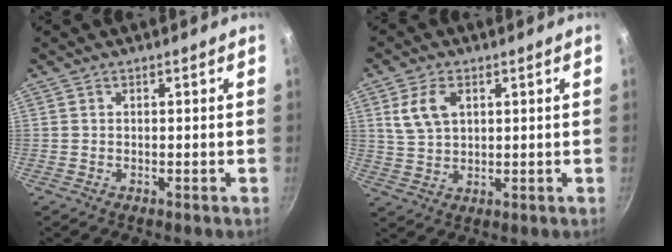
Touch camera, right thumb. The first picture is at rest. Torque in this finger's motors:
{"motor_torque": [-0.03, 0.08, 0.34, -0.24, 0.15]}